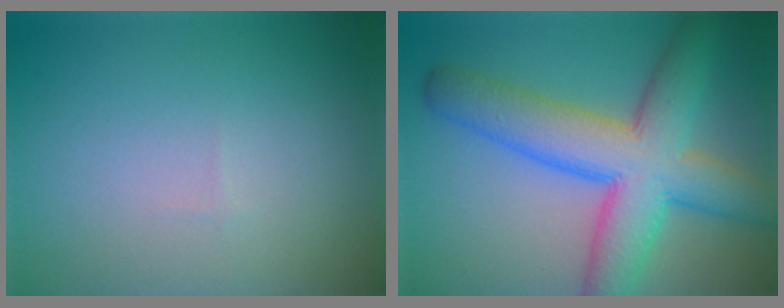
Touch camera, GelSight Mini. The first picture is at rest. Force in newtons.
{"total": 9.6, "press": 9.5, "slide": 0.3}